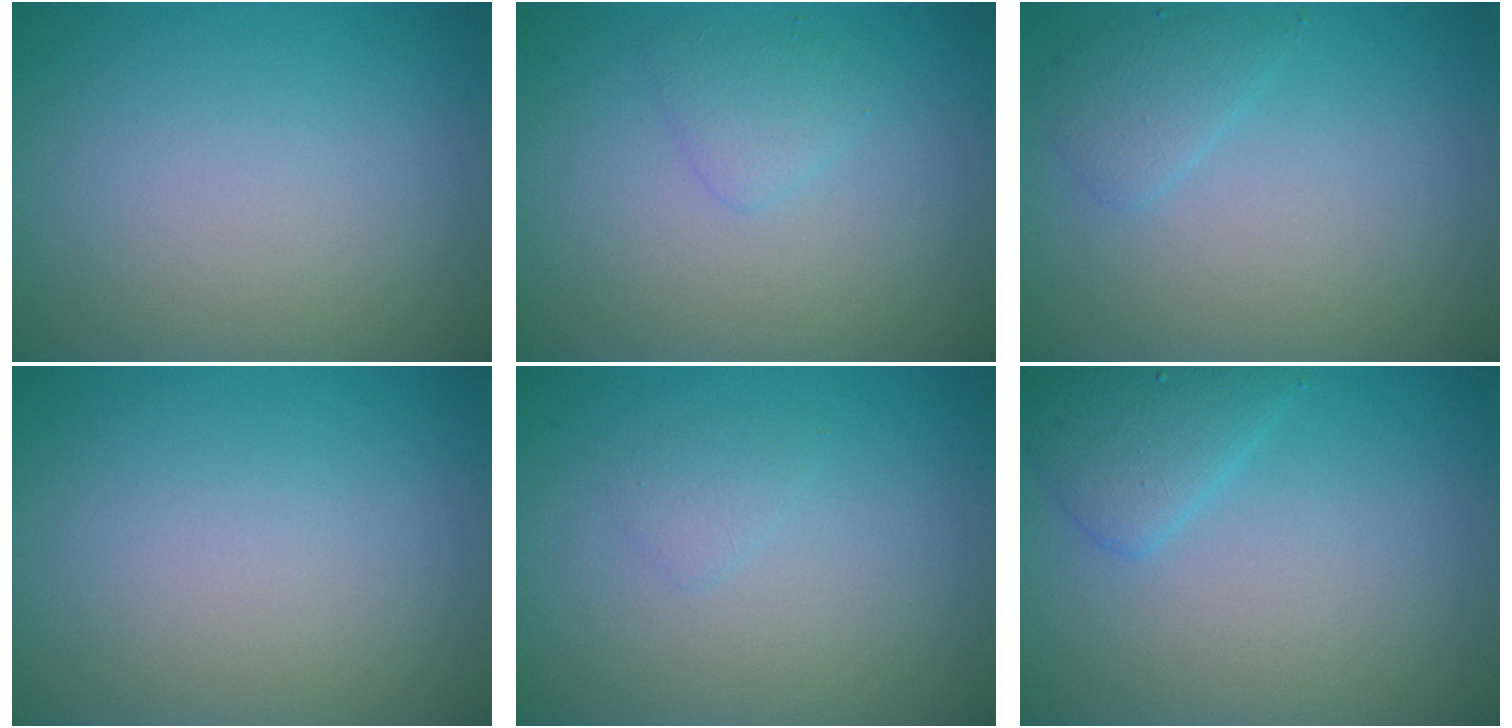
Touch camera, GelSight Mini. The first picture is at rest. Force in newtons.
{"total": 1.4, "press": 1.4, "slide": 0.0}
{"total": 1.7, "press": 1.7, "slide": 0.1}
{"total": 0.0}
{"total": 0.8, "press": 0.8, "slide": 0.1}
{"total": 2.6, "press": 2.6, "slide": 0.2}